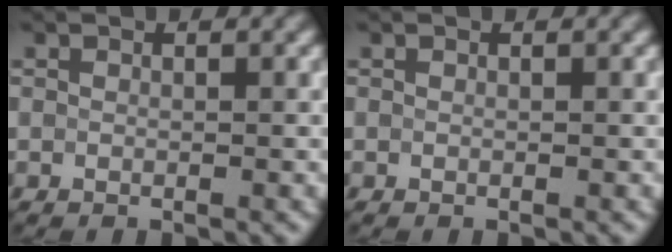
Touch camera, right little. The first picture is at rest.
{"total": 0.0}